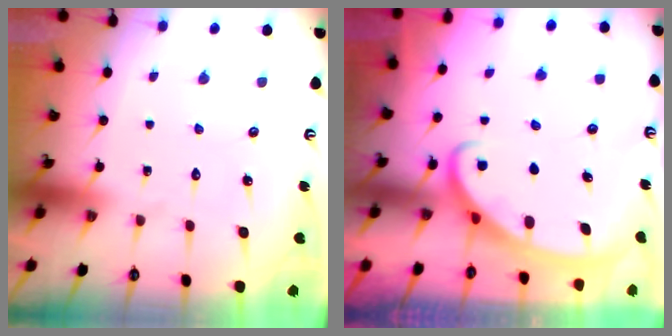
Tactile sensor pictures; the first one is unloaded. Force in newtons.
{"total": 2.6, "press": 2.6, "slide": 0.3}